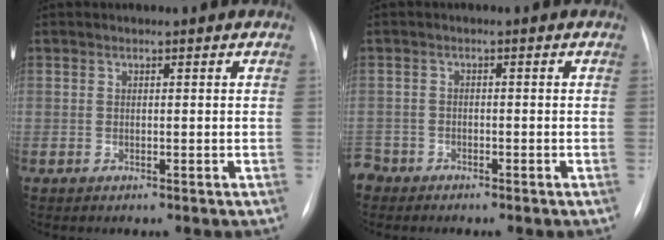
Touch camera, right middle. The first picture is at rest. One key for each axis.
{"total": 3.0, "fx": -2.6, "fy": 1.6, "fz": -0.3, "tx": 0.004, "ty": 0.001, "tz": -0.052}